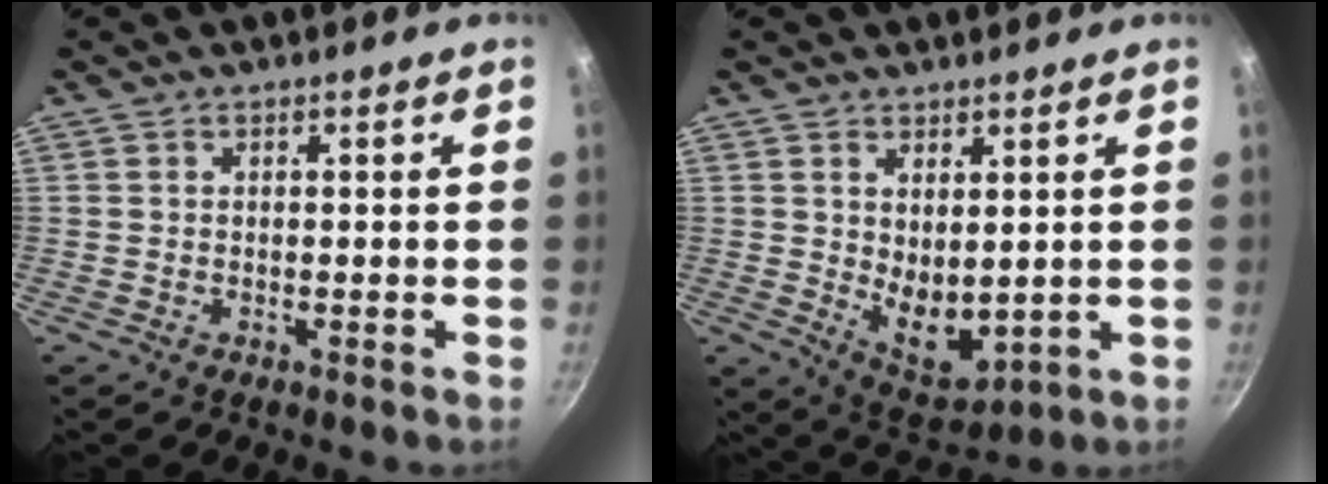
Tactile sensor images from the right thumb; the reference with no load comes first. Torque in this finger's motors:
{"motor_torque": [-0.69, 0.60, 1.00, 0.20, 0.05]}